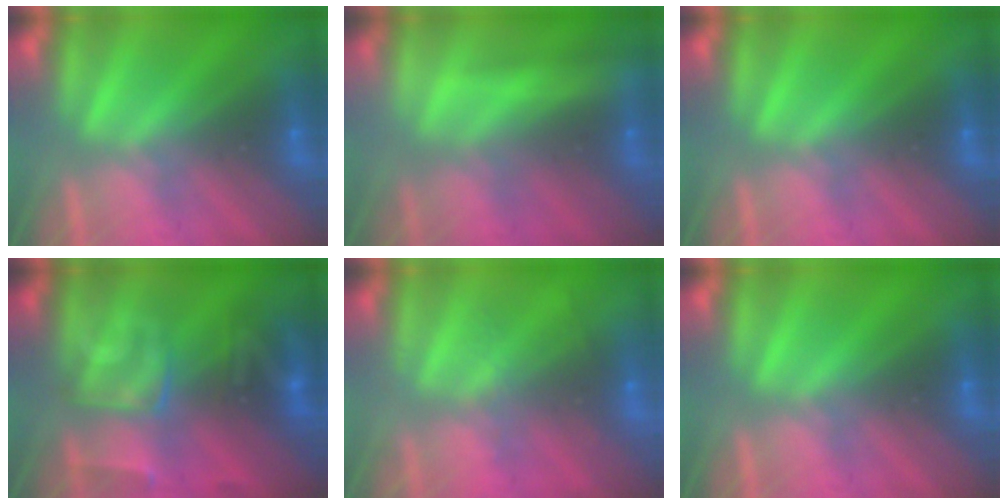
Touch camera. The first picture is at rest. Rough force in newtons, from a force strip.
{"total": 2.2}
{"total": 0.0}
{"total": 2.8}
{"total": 2.0}
{"total": 0.0}